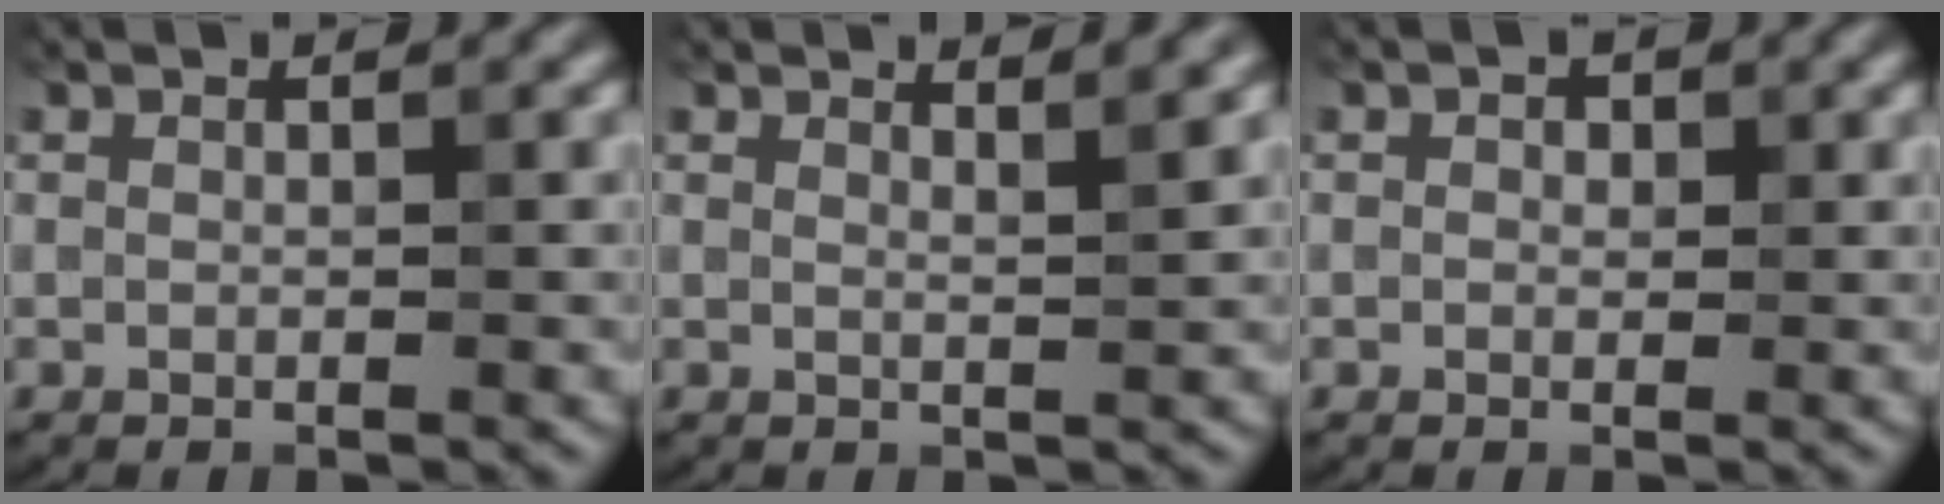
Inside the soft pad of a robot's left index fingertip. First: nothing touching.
{"total": 2.5, "force": [1.9, 0.7, 1.5], "torque": [-0.002, 0.009, 0.009]}
{"total": 0.9, "force": [0.3, 0.7, 0.4], "torque": [-0.004, -0.003, 0.001]}